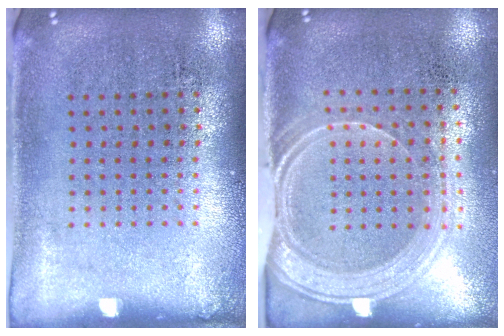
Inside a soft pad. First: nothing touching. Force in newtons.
{"total": 1.8, "press": 1.5, "slide": 0.9}